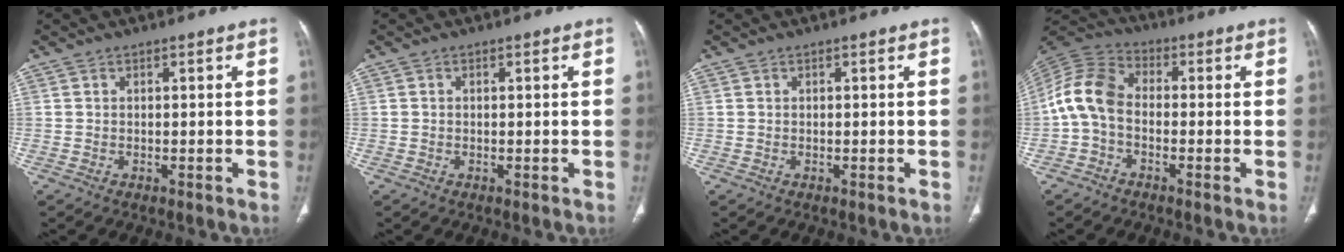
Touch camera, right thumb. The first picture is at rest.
{"total": 0.0}
{"total": 0.0}
{"total": 9.2, "force": [-1.4, 6.2, 6.6], "torque": [-0.134, 0.028, -0.043]}